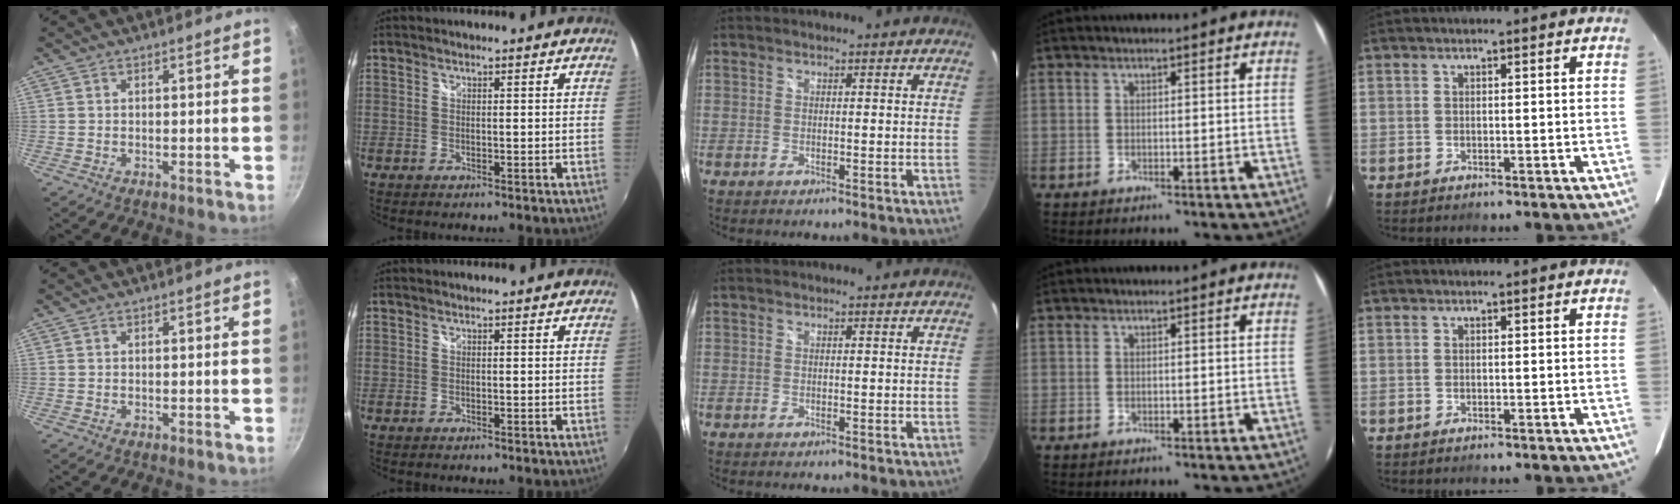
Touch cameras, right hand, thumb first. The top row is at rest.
{}